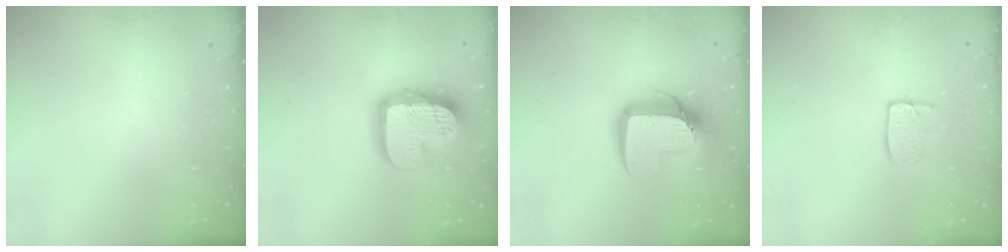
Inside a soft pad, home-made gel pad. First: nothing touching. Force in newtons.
{"total": 18.6, "press": 18.6, "slide": 1.4}
{"total": 13.7, "press": 13.7, "slide": 1.2}
{"total": 5.9, "press": 5.9, "slide": 0.4}